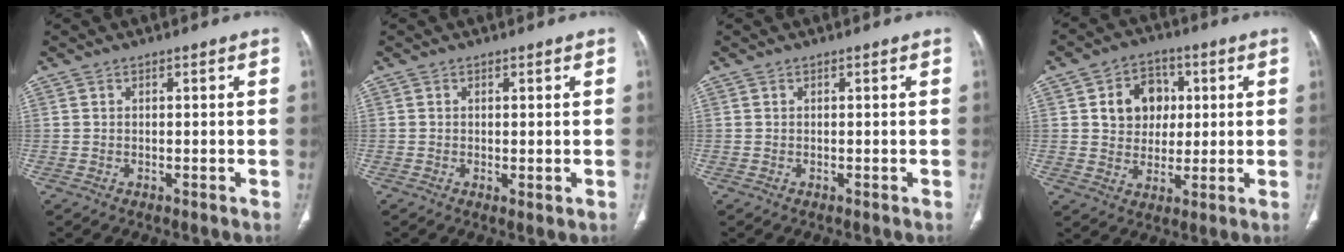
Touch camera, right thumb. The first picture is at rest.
{"total": 1.1, "force": [-0.1, 0.4, 1.1], "torque": [-0.023, -0.007, 0.000]}
{"total": 0.0}
{"total": 9.9, "force": [2.3, 8.1, 5.1], "torque": [-0.034, 0.000, 0.038]}